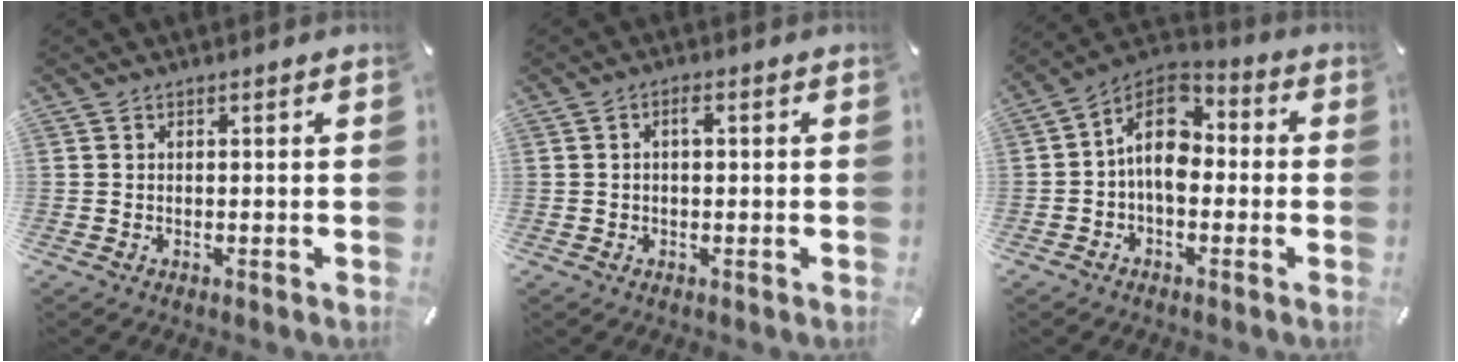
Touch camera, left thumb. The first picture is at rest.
{"total": 2.0, "force": [0.1, 1.0, 1.7], "torque": [-0.027, 0.003, -0.002]}
{"total": 12.2, "force": [0.5, 8.1, 9.1], "torque": [-0.176, -0.002, 0.006]}